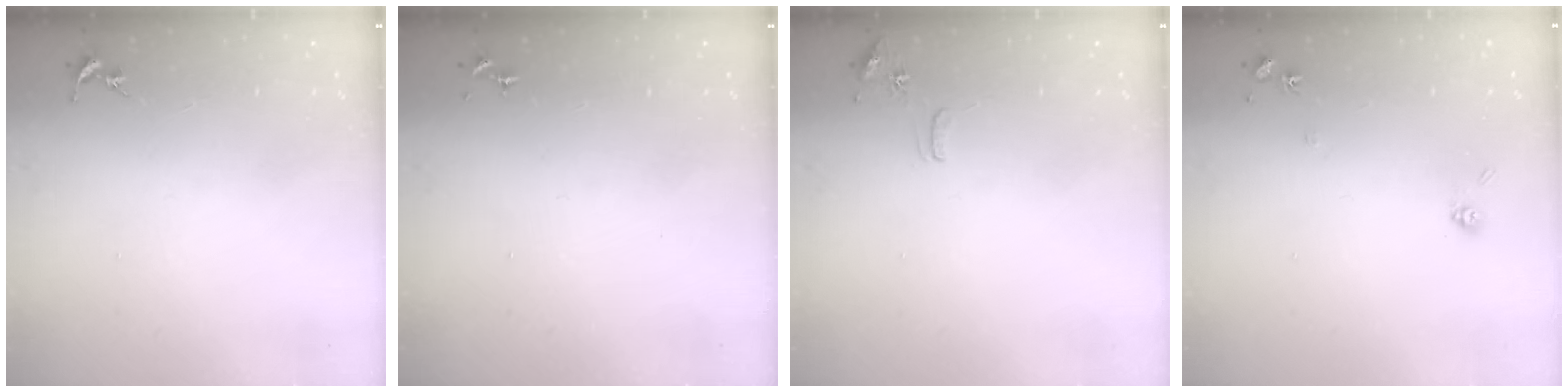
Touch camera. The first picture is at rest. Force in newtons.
{"total": 0.0}
{"total": 8.1, "press": 8.1, "slide": 0.7}
{"total": 5.8, "press": 5.7, "slide": 1.1}